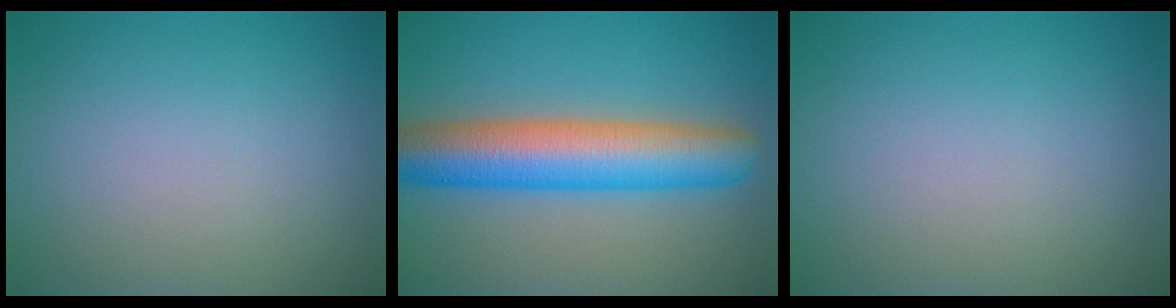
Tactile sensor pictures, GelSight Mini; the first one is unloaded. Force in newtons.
{"total": 9.1, "press": 9.1, "slide": 0.4}
{"total": 0.0}